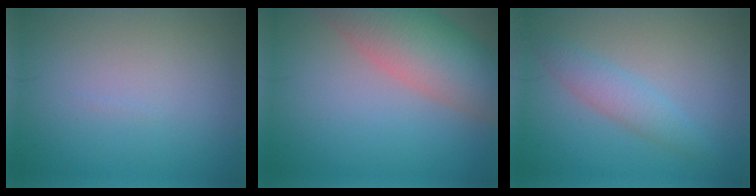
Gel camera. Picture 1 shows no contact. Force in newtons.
{"total": 8.9, "press": 8.9, "slide": 0.4}
{"total": 2.7, "press": 2.7, "slide": 0.1}